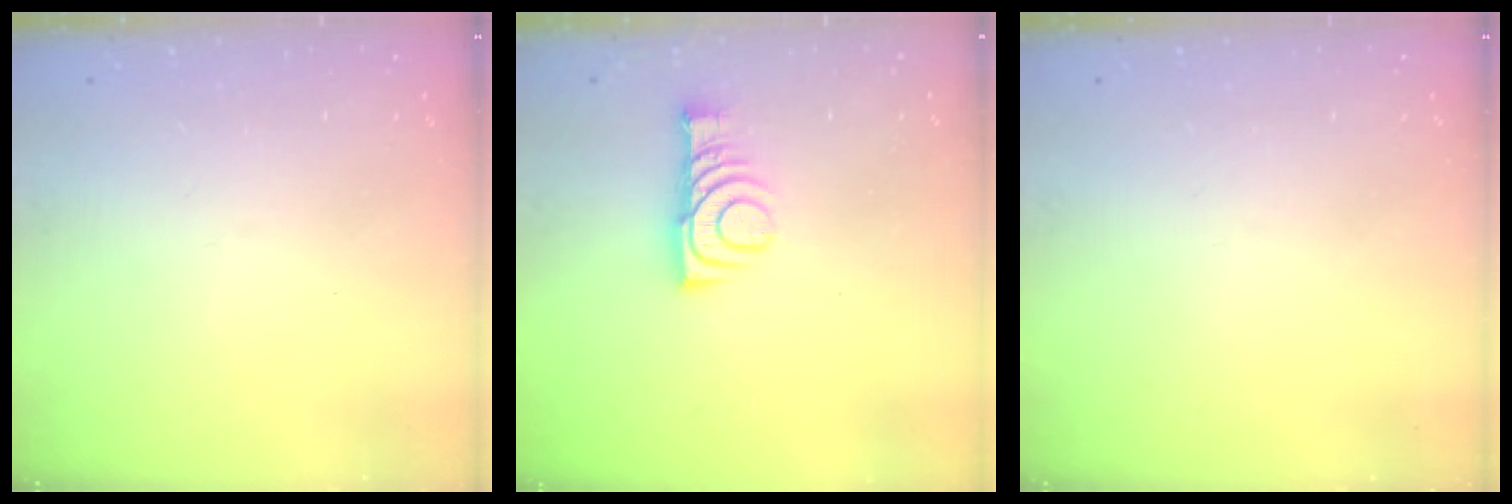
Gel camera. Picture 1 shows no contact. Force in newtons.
{"total": 9.4, "press": 9.4, "slide": 0.9}
{"total": 0.0}